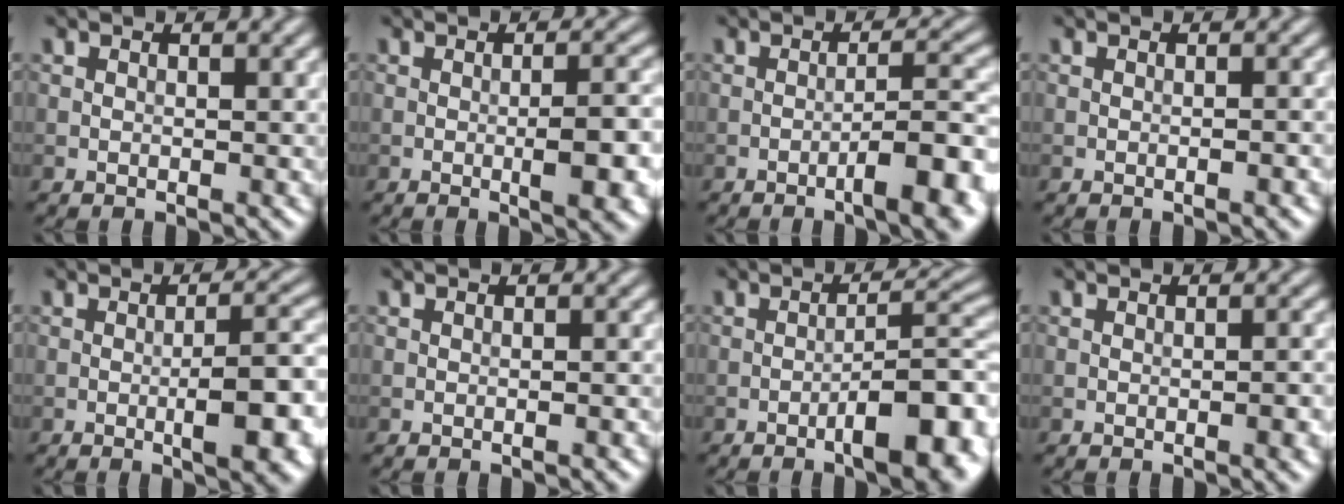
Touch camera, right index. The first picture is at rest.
{"total": 5.0, "force": [-1.0, 1.2, 4.7], "torque": [-0.068, -0.002, -0.011]}
{"total": 6.4, "force": [-3.0, 1.2, 5.5], "torque": [-0.073, 0.016, -0.045]}
{"total": 1.1, "force": [-0.4, 0.2, 1.0], "torque": [-0.011, 0.001, -0.009]}
{"total": 6.4, "force": [-1.6, 1.5, 6.0], "torque": [-0.088, 0.000, -0.020]}
{"total": 0.7, "force": [-0.3, 0.0, 0.6], "torque": [-0.008, 0.001, -0.006]}
{"total": 8.5, "force": [-4.0, 2.3, 7.2], "torque": [-0.093, 0.012, -0.055]}
{"total": 1.7, "force": [-0.5, 0.3, 1.5], "torque": [-0.021, 0.000, -0.008]}